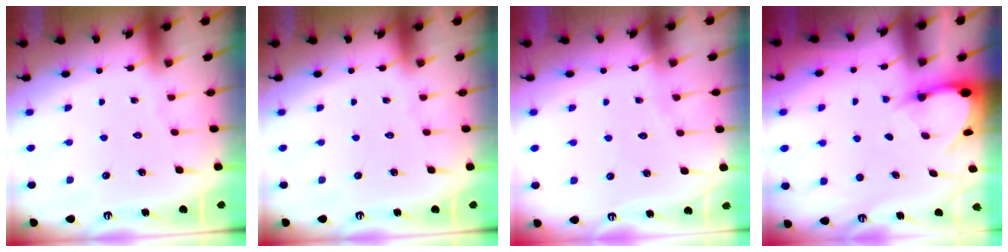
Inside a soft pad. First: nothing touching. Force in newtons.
{"total": 0.0}
{"total": 4.2, "press": 4.2, "slide": 0.5}
{"total": 3.3, "press": 3.3, "slide": 0.3}